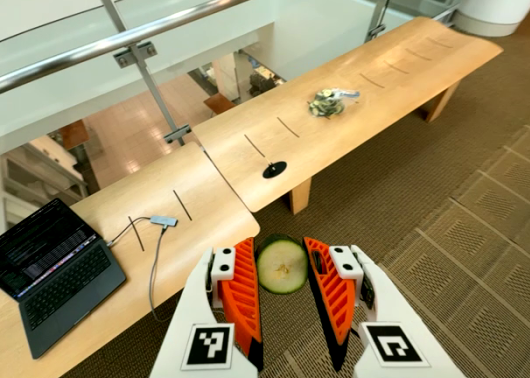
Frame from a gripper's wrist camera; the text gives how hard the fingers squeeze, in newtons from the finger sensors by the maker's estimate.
{"total": 8.7, "left": 8.5, "right": 8.9}